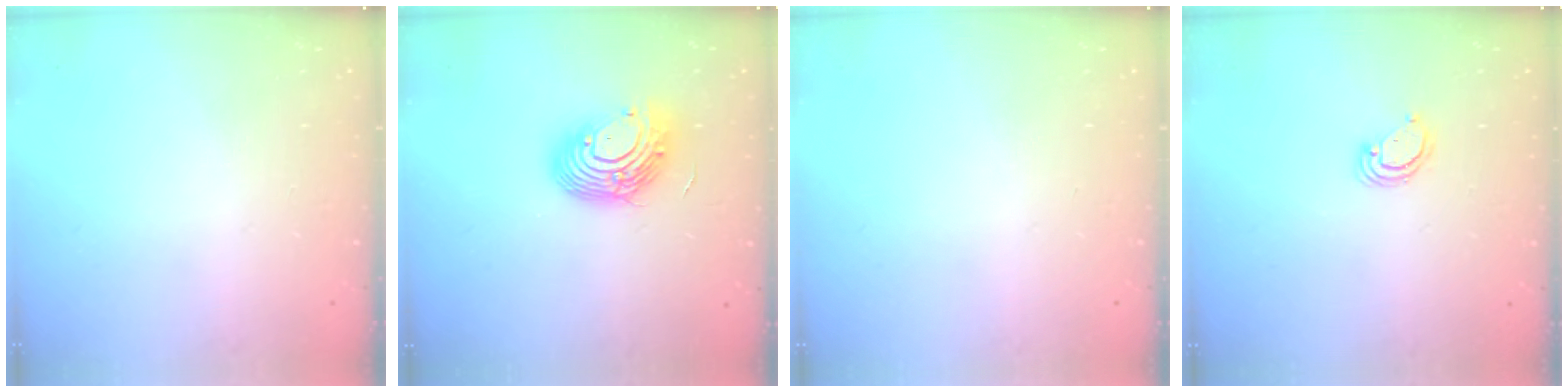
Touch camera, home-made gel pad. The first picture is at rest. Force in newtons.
{"total": 12.4, "press": 12.3, "slide": 1.8}
{"total": 0.0}
{"total": 4.1, "press": 4.1, "slide": 0.2}